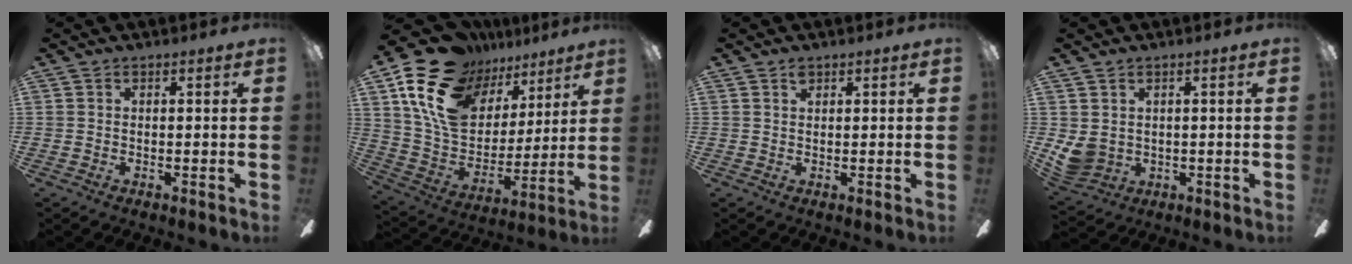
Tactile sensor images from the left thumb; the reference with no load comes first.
{"total": 21.2, "force": [12.8, 13.0, 10.7], "torque": [-0.193, -0.068, 0.238]}
{"total": 1.5, "force": [1.1, 0.7, 0.7], "torque": [-0.008, -0.003, 0.018]}
{"total": 5.3, "force": [1.3, 4.4, 2.7], "torque": [-0.076, -0.007, 0.026]}